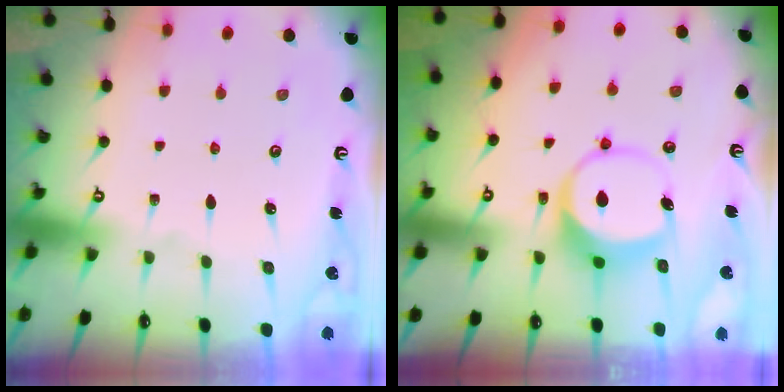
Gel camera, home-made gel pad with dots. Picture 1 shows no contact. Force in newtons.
{"total": 8.4, "press": 8.3, "slide": 1.3}